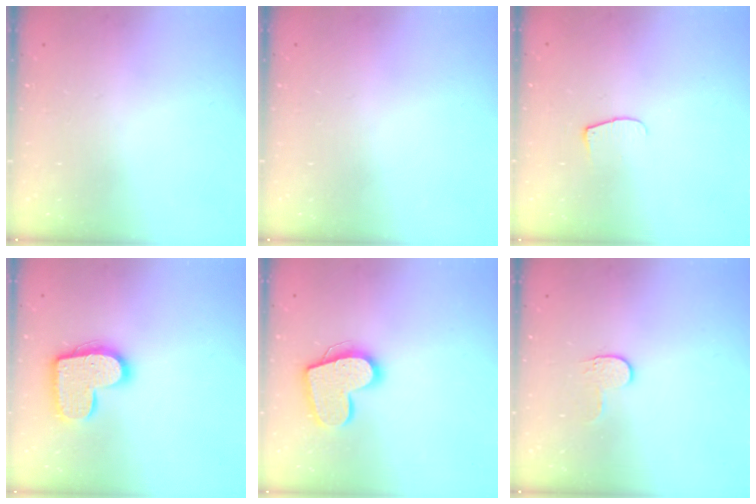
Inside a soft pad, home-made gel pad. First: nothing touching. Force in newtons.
{"total": 0.0}
{"total": 5.3, "press": 5.2, "slide": 0.6}
{"total": 15.0, "press": 15.0, "slide": 0.7}
{"total": 14.9, "press": 14.9, "slide": 1.0}
{"total": 4.0, "press": 4.0, "slide": 0.5}